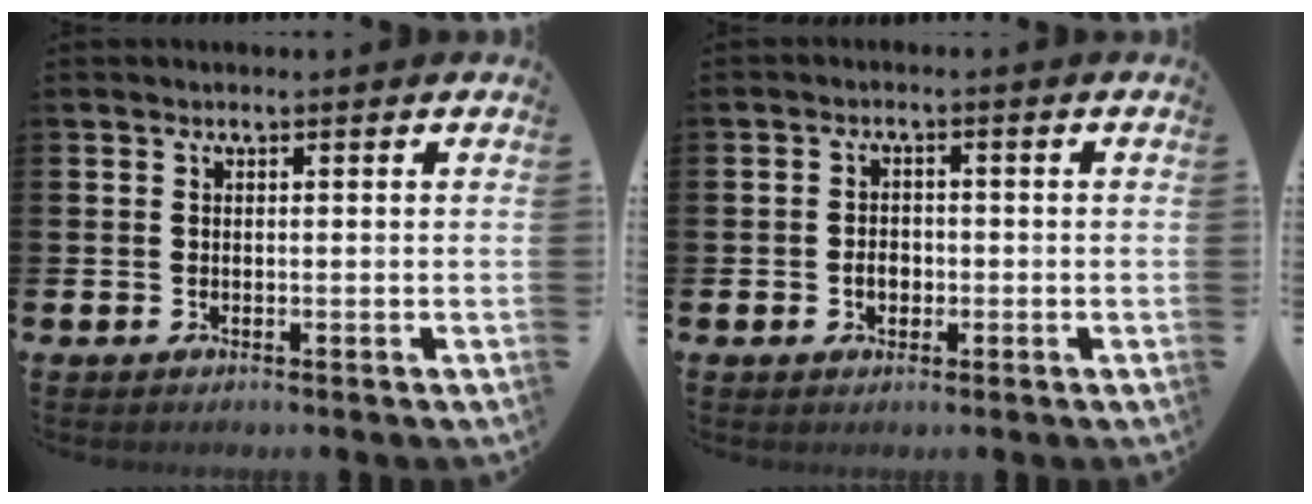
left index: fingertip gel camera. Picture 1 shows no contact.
{"total": 2.3, "force": [-0.7, 1.8, 1.4], "torque": [-0.018, 0.003, -0.017]}